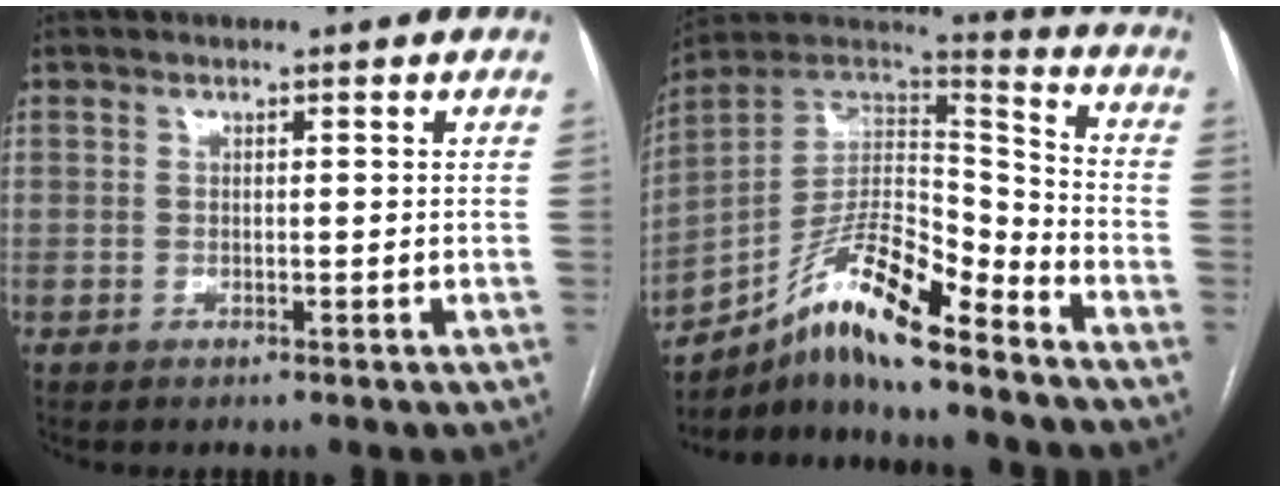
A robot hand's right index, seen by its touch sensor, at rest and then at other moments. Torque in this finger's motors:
{"motor_torque": [1.13, -1.00, 0.71, 0.18]}